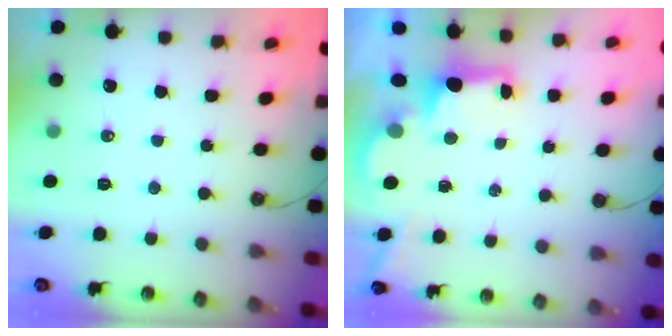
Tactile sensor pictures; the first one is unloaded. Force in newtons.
{"total": 2.6, "press": 2.5, "slide": 0.8}